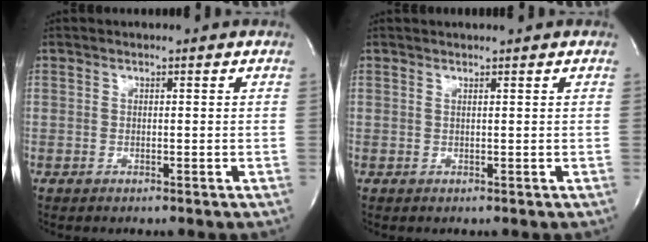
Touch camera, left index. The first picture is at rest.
{"total": 0.9, "force": [0.8, -0.3, 0.3], "torque": [-0.017, -0.001, 0.015]}